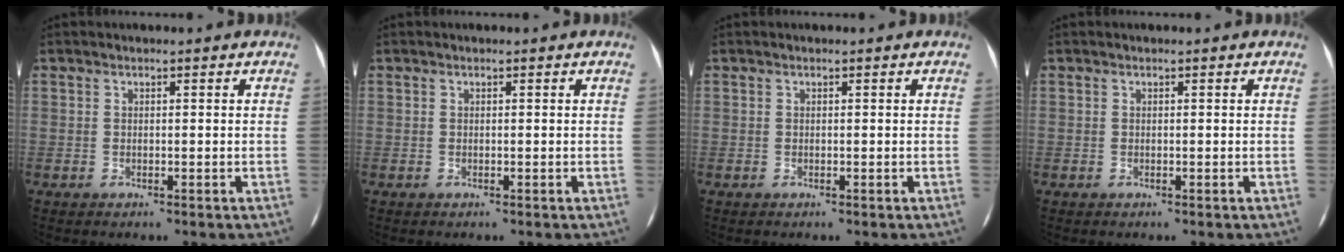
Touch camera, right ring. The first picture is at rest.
{"total": 0.0}
{"total": 0.0}
{"total": 0.0}